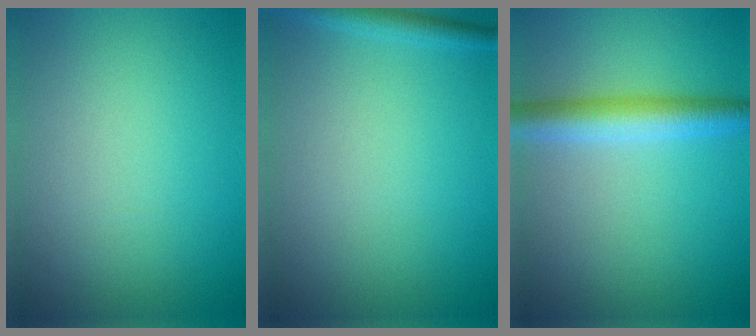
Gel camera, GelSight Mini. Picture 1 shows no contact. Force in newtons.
{"total": 1.6, "press": 1.6, "slide": 0.1}
{"total": 3.9, "press": 3.9, "slide": 0.1}